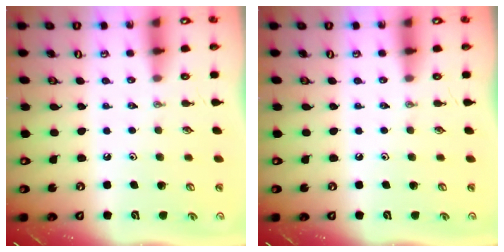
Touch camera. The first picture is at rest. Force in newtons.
{"total": 0.0}